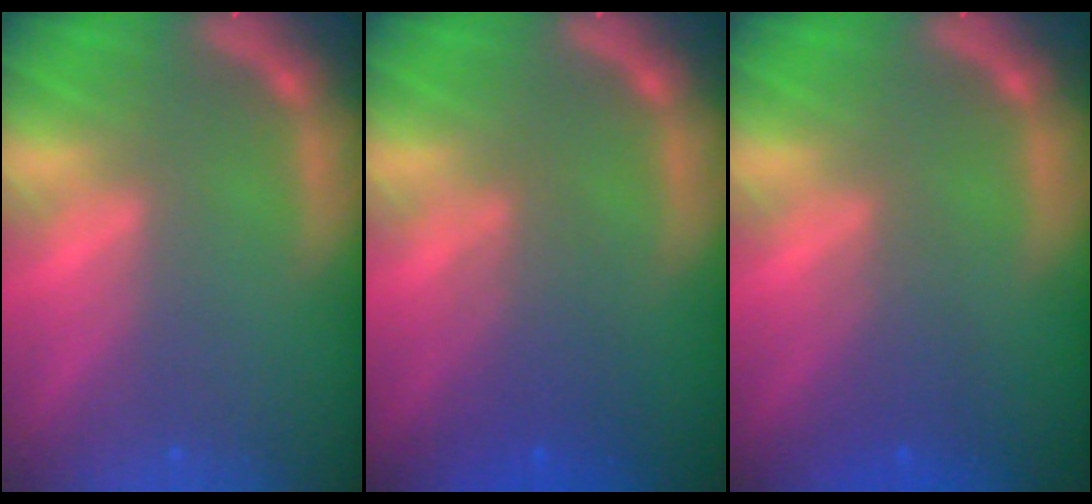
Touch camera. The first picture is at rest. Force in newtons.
{"total": 3.6}
{"total": 2.5}